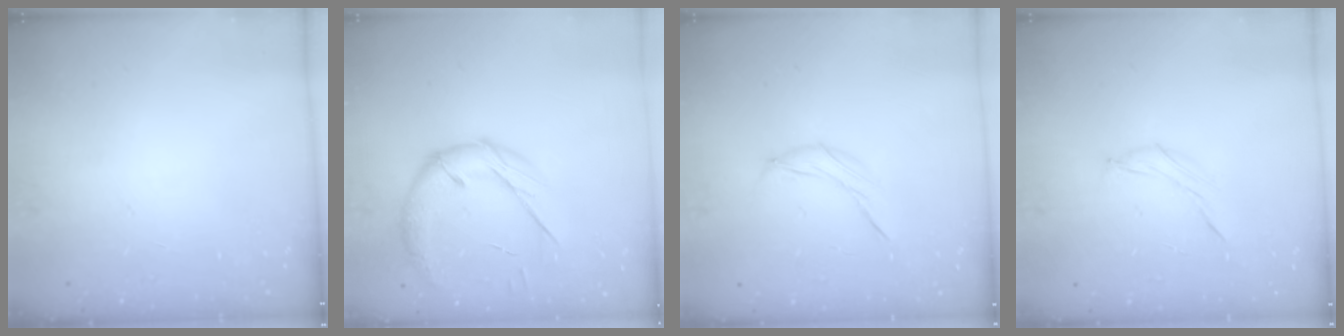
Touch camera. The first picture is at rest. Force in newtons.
{"total": 14.3, "press": 14.3, "slide": 1.4}
{"total": 6.7, "press": 6.6, "slide": 1.2}
{"total": 5.2, "press": 5.0, "slide": 1.3}